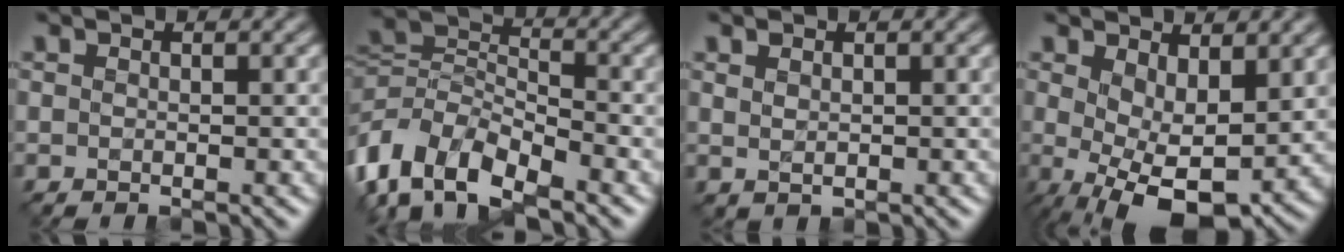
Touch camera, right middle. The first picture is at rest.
{"total": 7.6, "force": [-4.5, 4.0, 4.6], "torque": [-0.085, 0.001, -0.100]}
{"total": 0.9, "force": [0.7, 0.5, 0.3], "torque": [-0.006, 0.002, 0.017]}
{"total": 8.2, "force": [-0.7, 3.8, 7.2], "torque": [-0.122, -0.016, 0.000]}